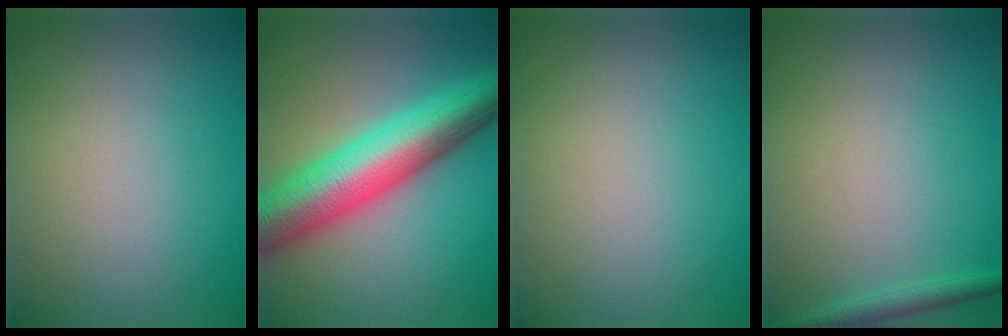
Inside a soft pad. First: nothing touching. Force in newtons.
{"total": 11.2, "press": 11.2, "slide": 0.2}
{"total": 0.0}
{"total": 1.6, "press": 1.6, "slide": 0.1}